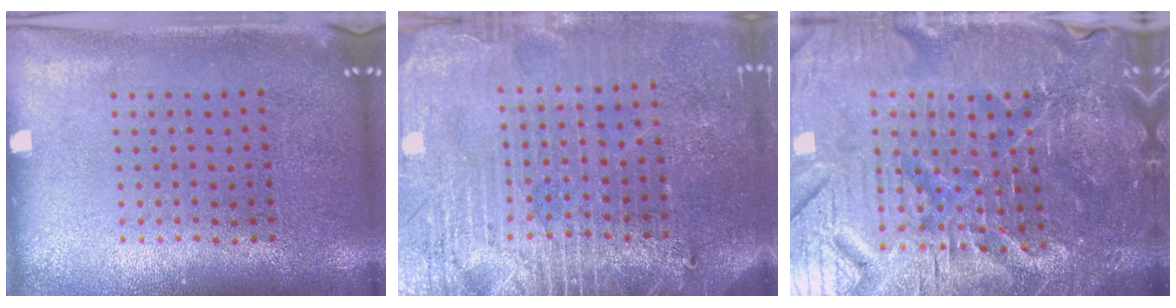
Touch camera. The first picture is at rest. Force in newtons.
{"total": 3.9, "press": 3.5, "slide": 1.7}
{"total": 6.0, "press": 5.5, "slide": 2.3}